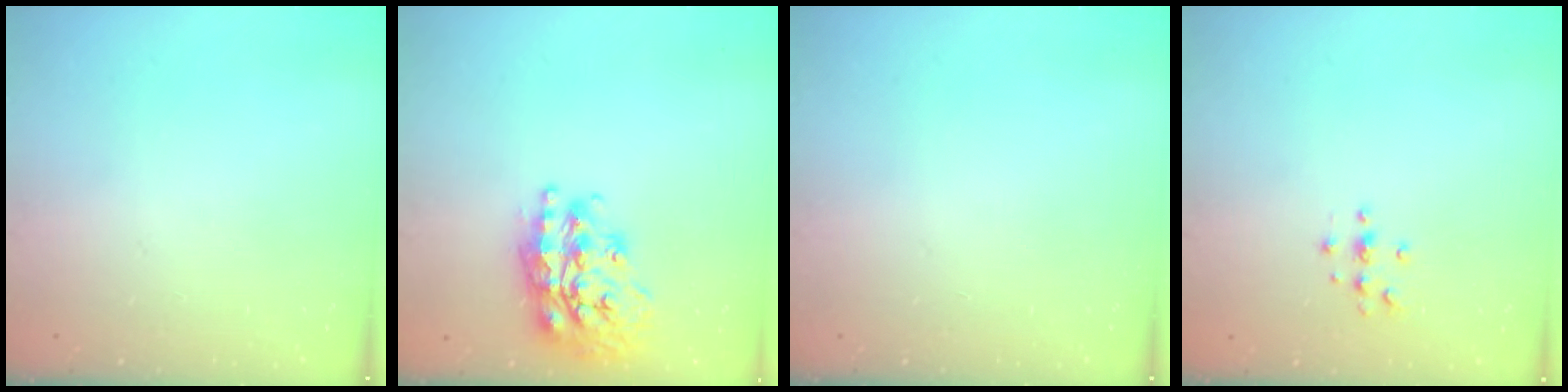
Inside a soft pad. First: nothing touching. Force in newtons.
{"total": 20.8, "press": 20.8, "slide": 1.4}
{"total": 0.0}
{"total": 3.8, "press": 3.8, "slide": 0.4}